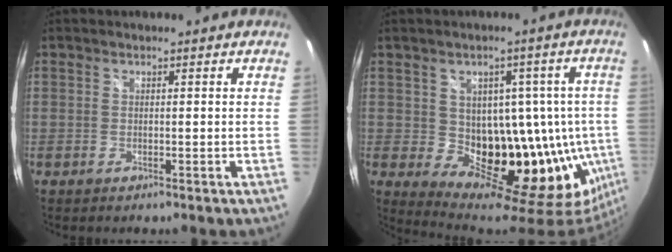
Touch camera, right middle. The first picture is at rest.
{"total": 20.4, "force": [0.2, 15.2, 13.7], "torque": [-0.183, 0.011, 0.040]}